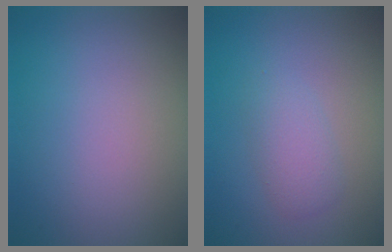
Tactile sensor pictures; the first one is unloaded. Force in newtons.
{"total": 2.1, "press": 2.1, "slide": 0.1}